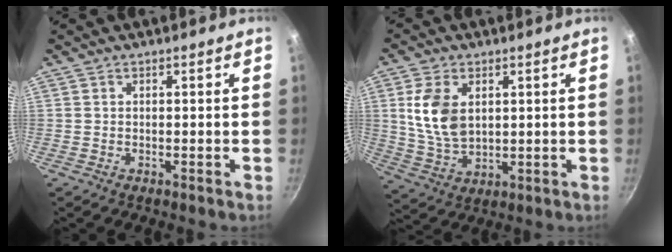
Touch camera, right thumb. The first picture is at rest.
{"total": 10.3, "force": [2.5, 6.5, 7.6], "torque": [-0.140, -0.021, 0.056]}